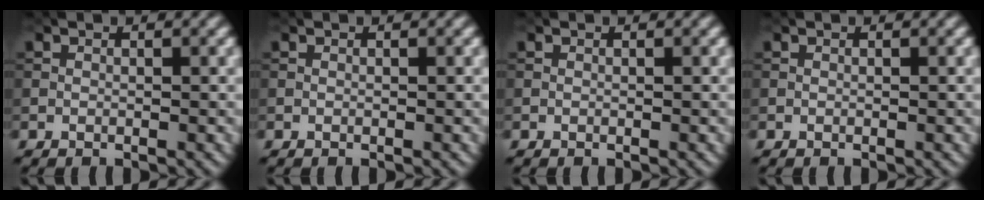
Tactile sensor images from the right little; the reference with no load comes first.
{"total": 0.0}
{"total": 0.0}
{"total": 0.0}